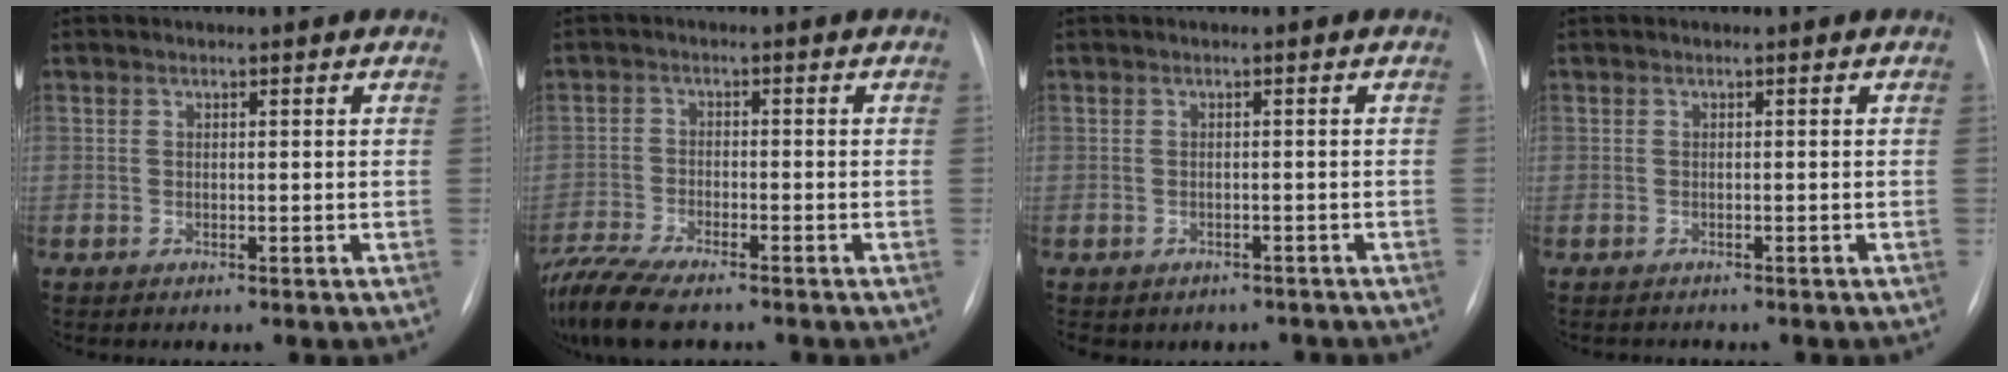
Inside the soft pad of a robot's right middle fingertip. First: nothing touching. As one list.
[{"total": 10.6, "force": [-8.7, 2.3, 5.6], "torque": [-0.112, -0.018, -0.149]}, {"total": 4.3, "force": [-3.5, 2.5, 0.6], "torque": [-0.007, 0.015, -0.037]}, {"total": 1.4, "force": [-1.3, 0.5, 0.1], "torque": [-0.003, -0.001, -0.016]}]